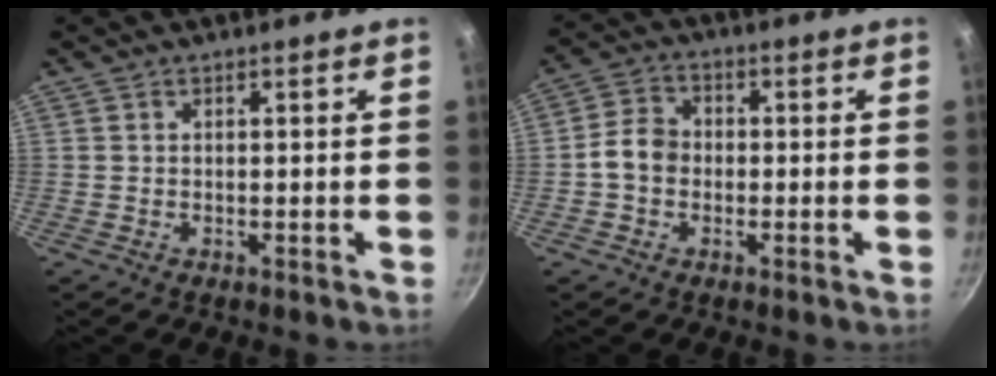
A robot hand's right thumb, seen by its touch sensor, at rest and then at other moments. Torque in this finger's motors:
{"motor_torque": [0.63, 1.20, 0.71, -0.59, 0.02]}